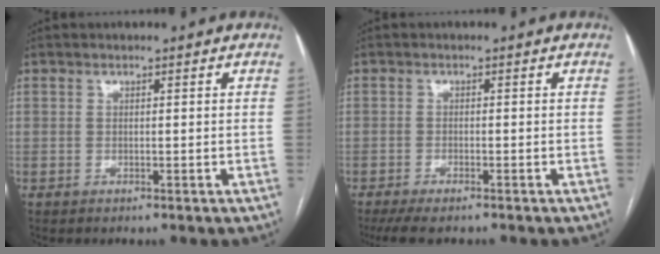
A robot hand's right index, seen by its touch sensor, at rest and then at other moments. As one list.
[{"total": 5.8, "force": [-4.8, 1.1, 3.0], "torque": [-0.045, -0.011, -0.075]}]